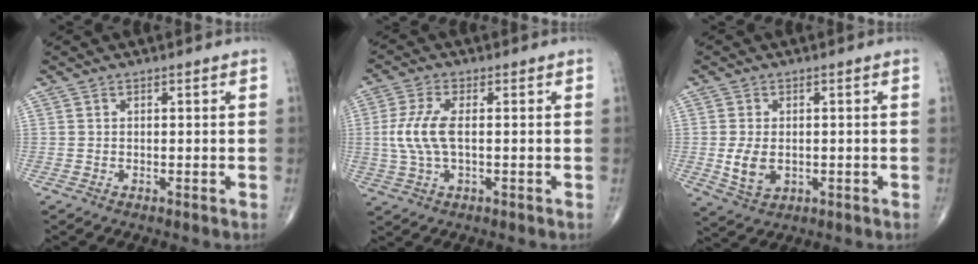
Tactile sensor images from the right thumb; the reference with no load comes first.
{"total": 7.7, "force": [0.2, 3.3, 6.9], "torque": [-0.173, 0.004, 0.005]}
{"total": 5.5, "force": [-0.5, 3.6, 4.1], "torque": [-0.073, -0.008, 0.000]}